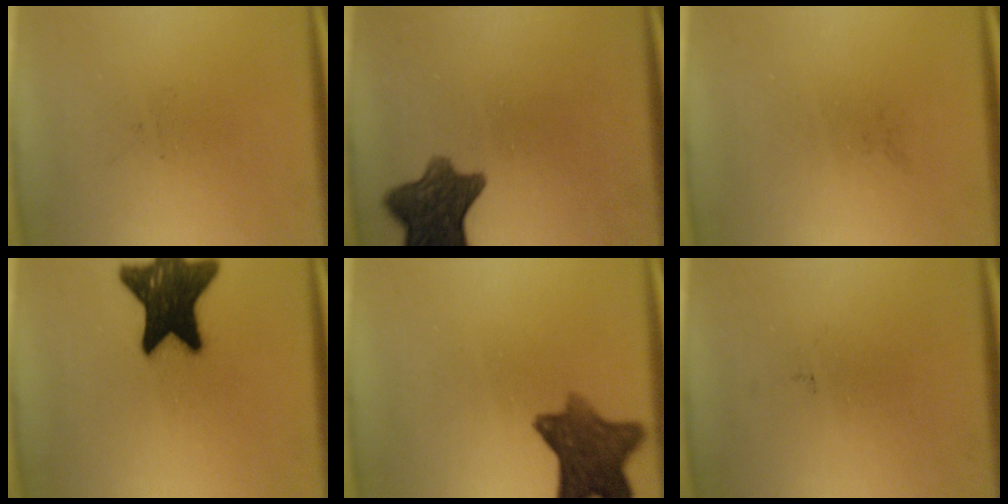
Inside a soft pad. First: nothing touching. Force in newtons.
{"total": 9.5}
{"total": 0.0}
{"total": 17.6}
{"total": 9.3}
{"total": 0.0}